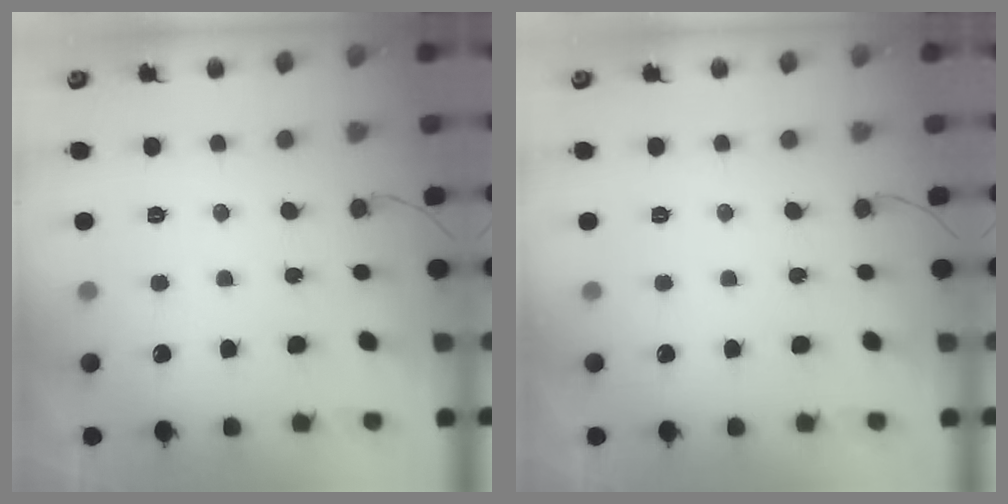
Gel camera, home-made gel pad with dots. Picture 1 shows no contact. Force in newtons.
{"total": 0.0}